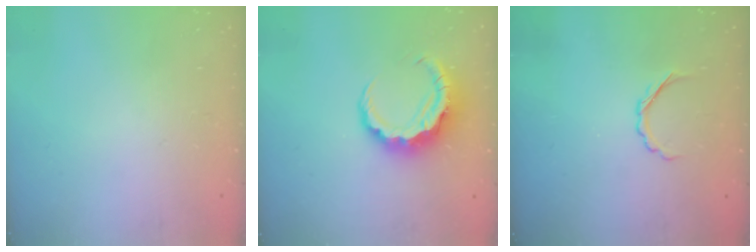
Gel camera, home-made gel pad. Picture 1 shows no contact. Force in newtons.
{"total": 8.2, "press": 8.1, "slide": 1.3}
{"total": 2.9, "press": 2.8, "slide": 0.9}